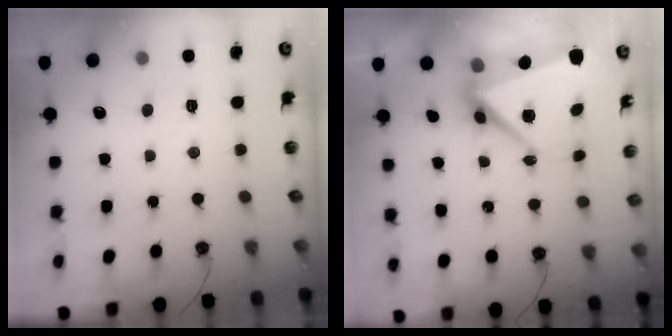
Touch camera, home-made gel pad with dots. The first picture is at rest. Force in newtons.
{"total": 9.9, "press": 9.7, "slide": 1.8}